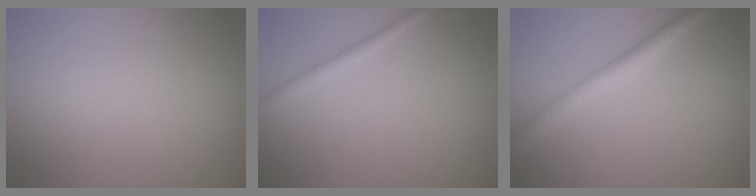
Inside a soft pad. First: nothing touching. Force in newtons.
{"total": 1.2, "press": 1.1, "slide": 0.1}
{"total": 2.9, "press": 2.9, "slide": 0.1}